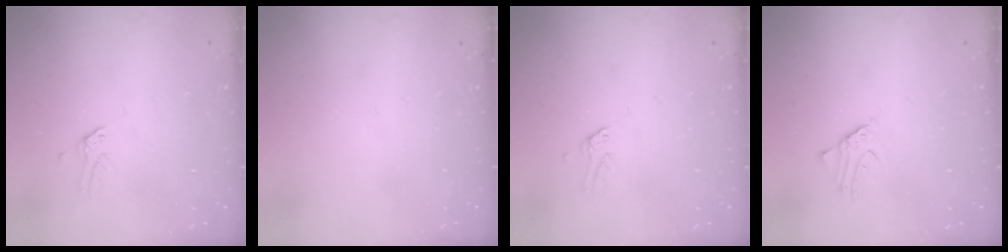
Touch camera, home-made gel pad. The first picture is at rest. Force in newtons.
{"total": 0.0}
{"total": 0.0}
{"total": 2.6, "press": 2.6, "slide": 0.3}